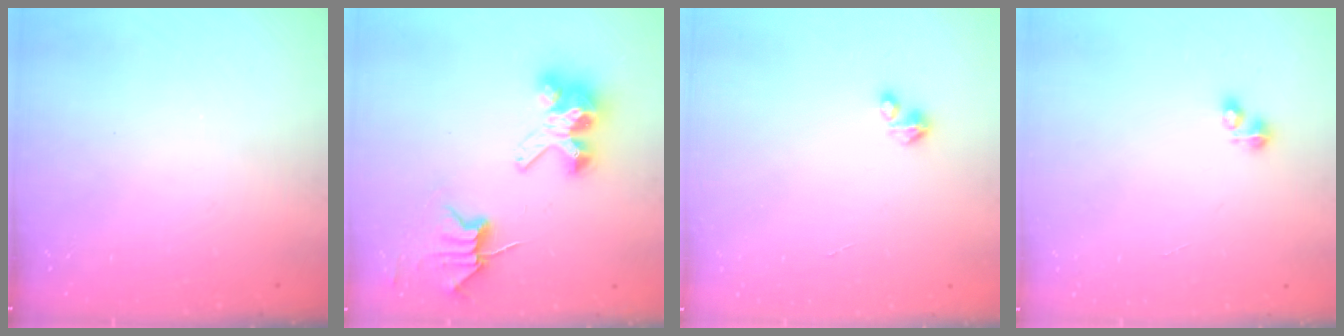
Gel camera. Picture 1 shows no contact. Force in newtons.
{"total": 7.7, "press": 7.7, "slide": 0.7}
{"total": 1.7, "press": 1.7, "slide": 0.2}
{"total": 2.5, "press": 2.5, "slide": 0.4}